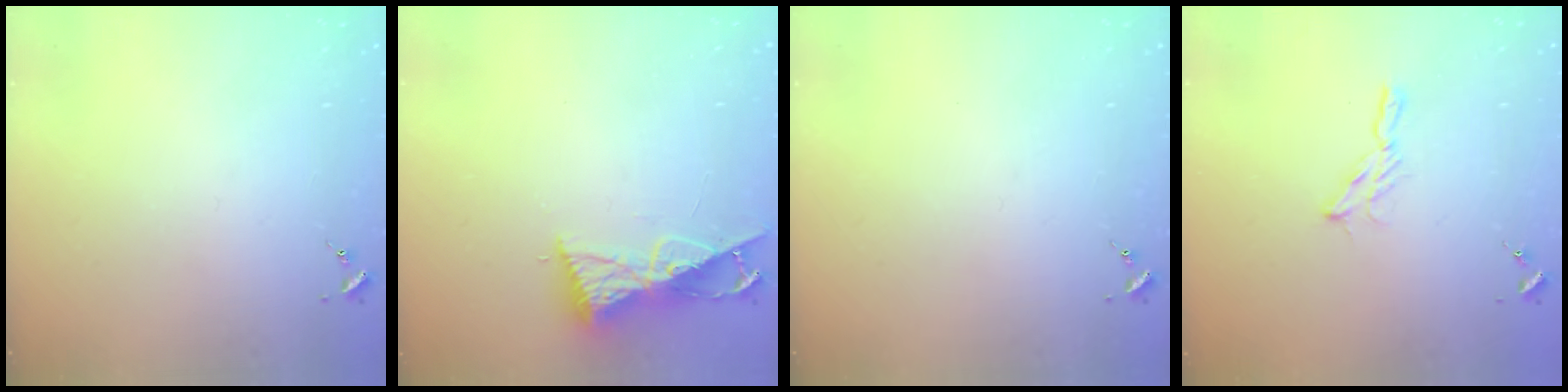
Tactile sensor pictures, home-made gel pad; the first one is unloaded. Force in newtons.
{"total": 8.9, "press": 8.9, "slide": 0.5}
{"total": 0.0}
{"total": 5.4, "press": 5.4, "slide": 0.4}